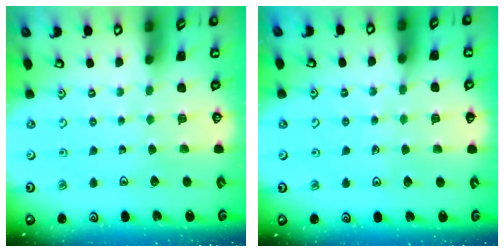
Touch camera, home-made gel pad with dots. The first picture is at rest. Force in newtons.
{"total": 5.1, "press": 5.1, "slide": 0.7}